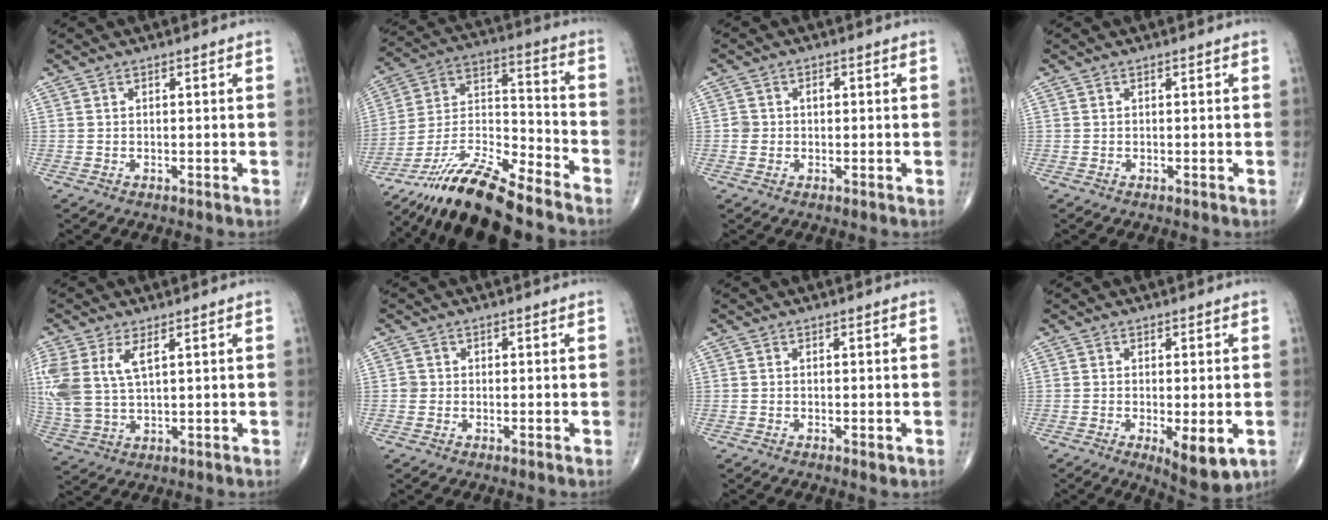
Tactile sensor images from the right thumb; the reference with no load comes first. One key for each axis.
{"total": 18.1, "fx": -15.2, "fy": 3.7, "fz": 9.2, "tx": -0.171, "ty": 0.076, "tz": -0.280}
{"total": 2.3, "fx": 0.1, "fy": 2.1, "fz": 1.1, "tx": -0.006, "ty": 0.006, "tz": 0.003}
{"total": 0.0}
{"total": 11.5, "fx": 3.7, "fy": 5.8, "fz": 9.2, "tx": -0.228, "ty": -0.001, "tz": 0.087}
{"total": 1.4, "fx": -0.1, "fy": 1.3, "fz": 0.1, "tx": 0.007, "ty": 0.005, "tz": -0.004}
{"total": 1.0, "fx": -0.4, "fy": 0.5, "fz": 0.8, "tx": -0.011, "ty": -0.003, "tz": -0.005}
{"total": 7.7, "fx": -2.4, "fy": 2.7, "fz": 6.8, "tx": -0.095, "ty": -0.018, "tz": -0.029}